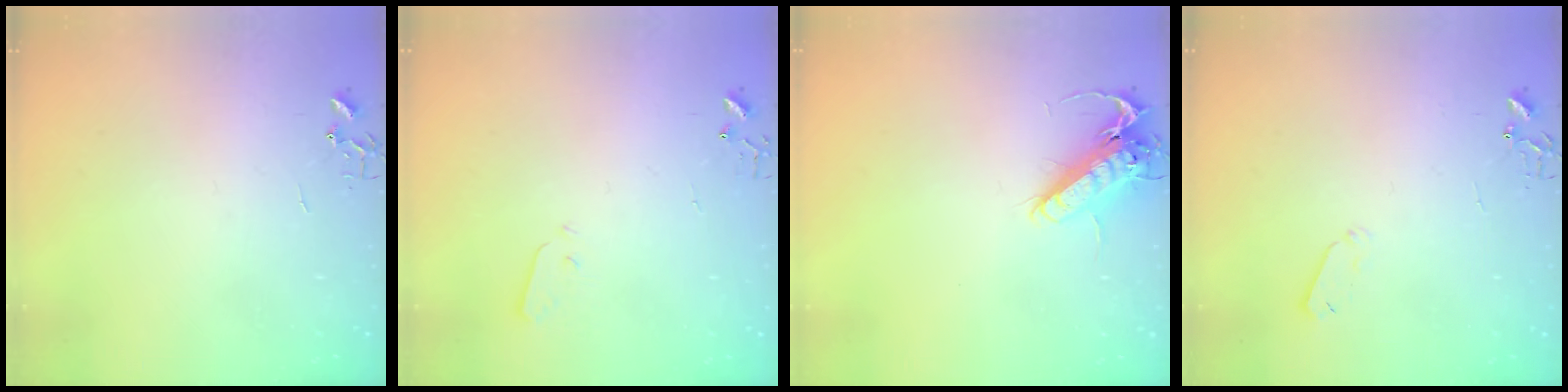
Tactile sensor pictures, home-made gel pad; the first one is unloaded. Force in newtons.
{"total": 2.9, "press": 2.9, "slide": 0.4}
{"total": 13.3, "press": 13.1, "slide": 2.4}
{"total": 4.1, "press": 4.0, "slide": 0.8}